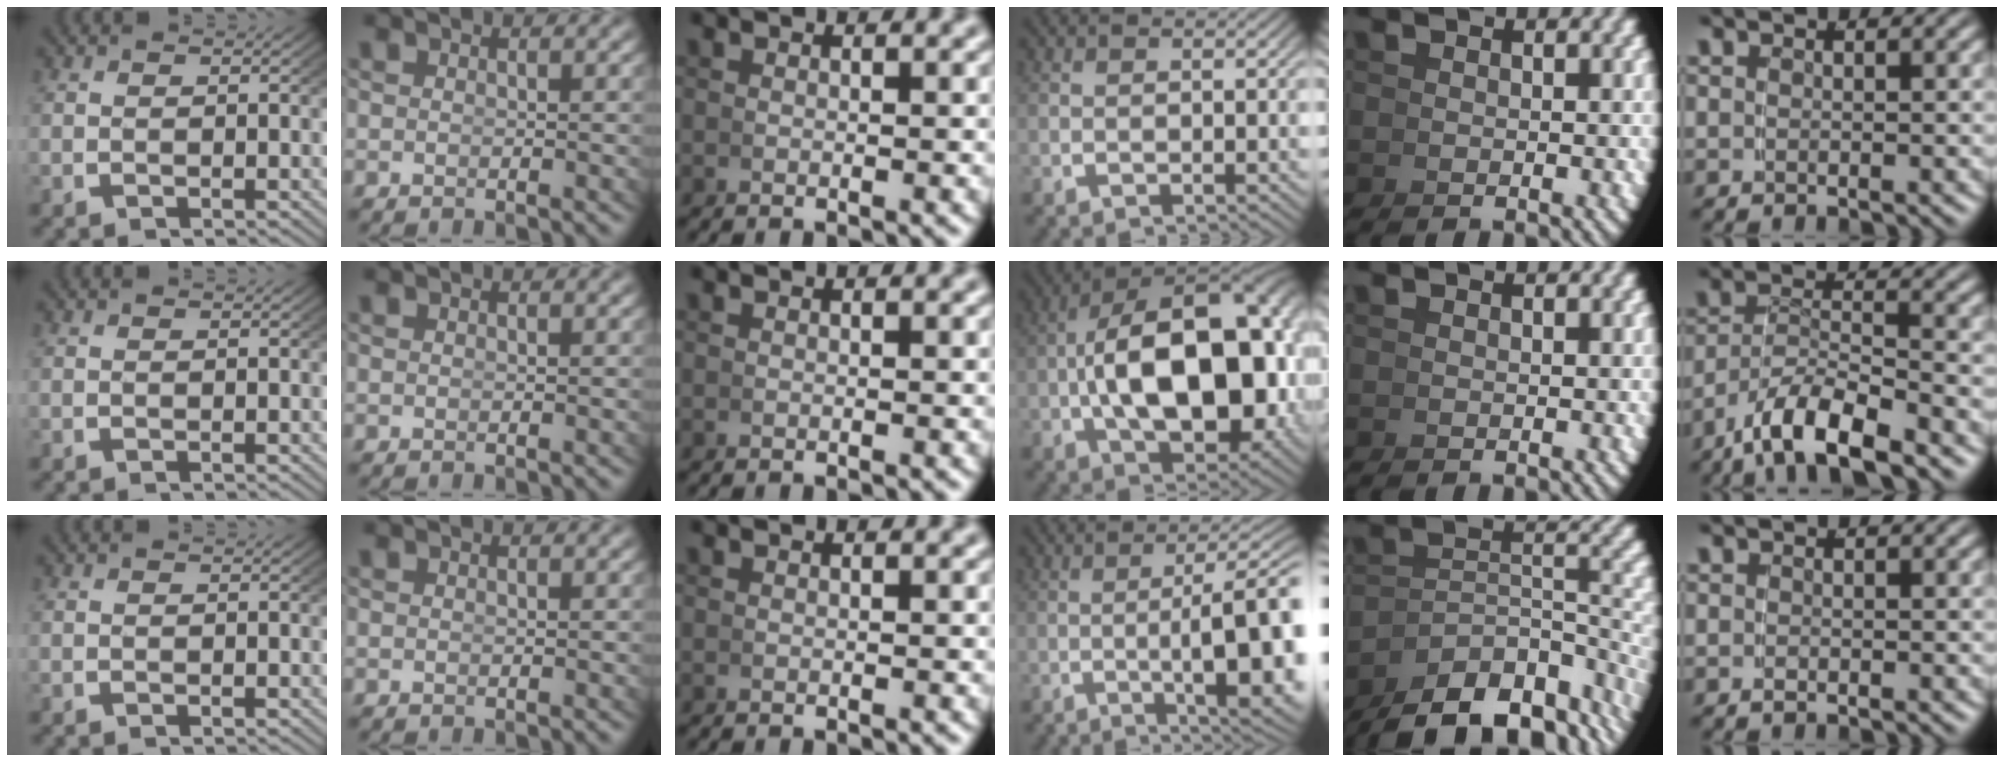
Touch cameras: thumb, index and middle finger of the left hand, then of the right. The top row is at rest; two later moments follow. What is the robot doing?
{"motion": "grasp_and_lifting", "object": "whiteboard"}